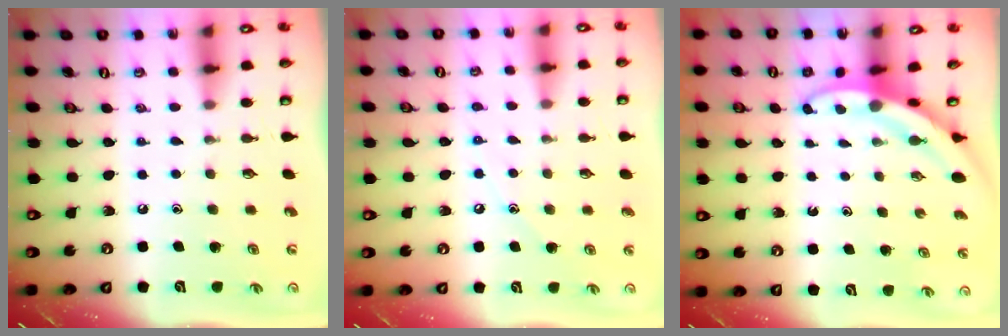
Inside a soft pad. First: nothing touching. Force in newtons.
{"total": 4.8, "press": 4.8, "slide": 0.5}
{"total": 3.4, "press": 3.4, "slide": 0.2}